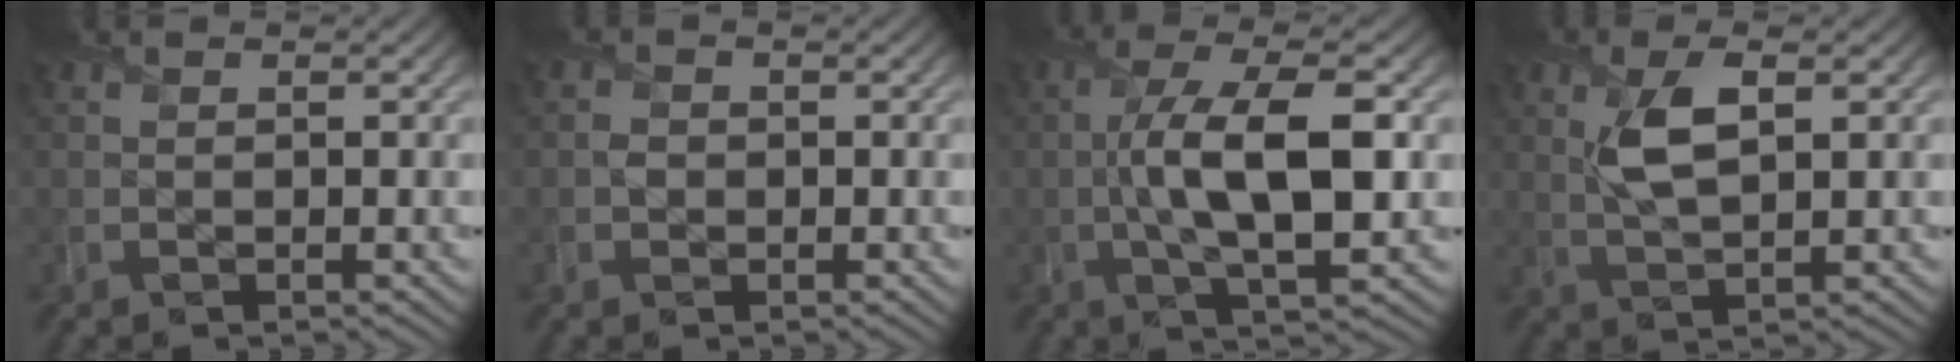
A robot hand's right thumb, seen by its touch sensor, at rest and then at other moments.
{"total": 1.1, "force": [-0.3, 1.1, 0.2], "torque": [-0.003, -0.003, -0.008]}
{"total": 10.9, "force": [-0.6, 3.8, 10.2], "torque": [-0.184, 0.003, -0.013]}
{"total": 5.5, "force": [1.5, 2.1, 4.8], "torque": [-0.104, 0.001, 0.031]}